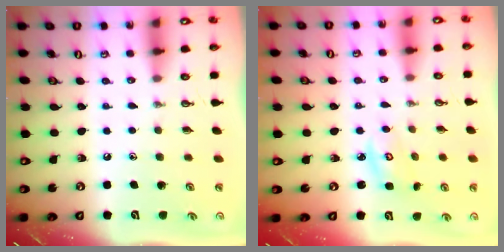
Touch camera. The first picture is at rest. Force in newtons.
{"total": 3.1, "press": 3.1, "slide": 0.3}